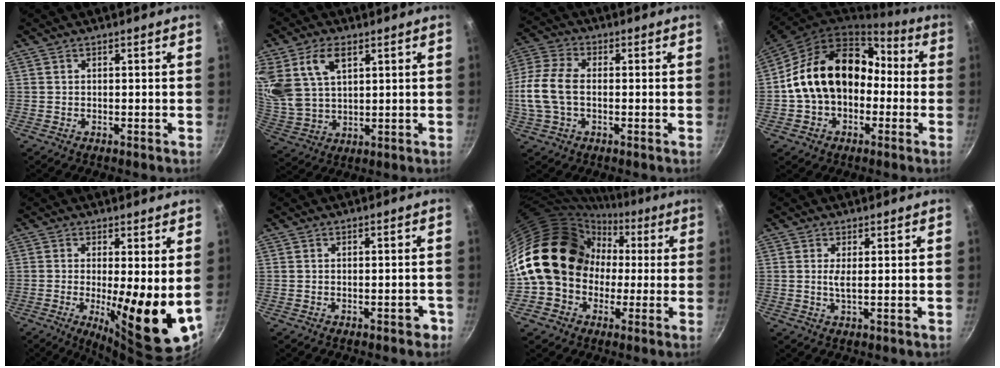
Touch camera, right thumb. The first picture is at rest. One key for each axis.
{"total": 14.3, "fx": 6.3, "fy": 8.9, "fz": 9.3, "tx": -0.185, "ty": -0.015, "tz": 0.135}
{"total": 11.7, "fx": -0.6, "fy": 7.3, "fz": 9.1, "tx": -0.189, "ty": 0.024, "tz": -0.025}
{"total": 19.2, "fx": -0.6, "fy": 14.4, "fz": 12.7, "tx": -0.194, "ty": 0.066, "tz": -0.014}
{"total": 14.2, "fx": -0.7, "fy": 3.5, "fz": 13.7, "tx": -0.187, "ty": -0.025, "tz": -0.007}
{"total": 5.2, "fx": -2.9, "fy": 2.5, "fz": 3.6, "tx": -0.010, "ty": 0.036, "tz": -0.030}
{"total": 19.5, "fx": -0.3, "fy": 16.7, "fz": 10.0, "tx": -0.142, "ty": 0.062, "tz": -0.005}
{"total": 2.0, "fx": 0.3, "fy": 0.3, "fz": 1.9, "tx": -0.042, "ty": -0.005, "tz": 0.006}